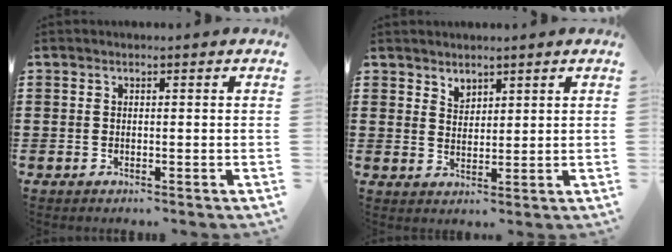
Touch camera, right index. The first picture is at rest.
{"total": 2.3, "force": [2.0, 1.1, 0.1], "torque": [-0.006, 0.003, 0.039]}